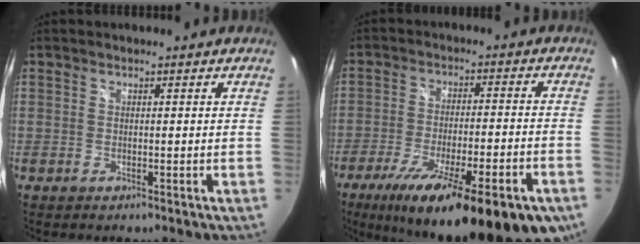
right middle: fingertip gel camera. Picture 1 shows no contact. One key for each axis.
{"total": 24.6, "fx": -16.5, "fy": 5.0, "fz": 17.6, "tx": -0.285, "ty": -0.053, "tz": -0.241}